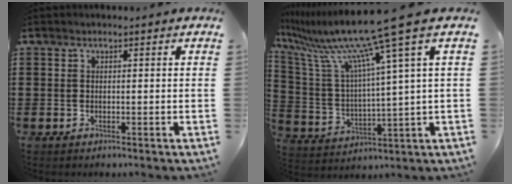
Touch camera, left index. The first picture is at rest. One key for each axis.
{"total": 12.5, "fx": 9.0, "fy": -0.6, "fz": 8.6, "tx": -0.212, "ty": -0.054, "tz": 0.139}